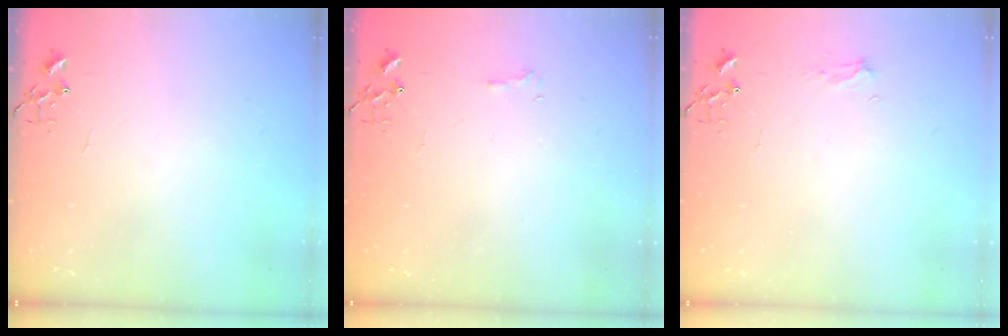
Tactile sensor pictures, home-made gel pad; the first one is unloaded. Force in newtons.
{"total": 6.0, "press": 5.9, "slide": 0.7}
{"total": 5.9, "press": 5.9, "slide": 0.6}